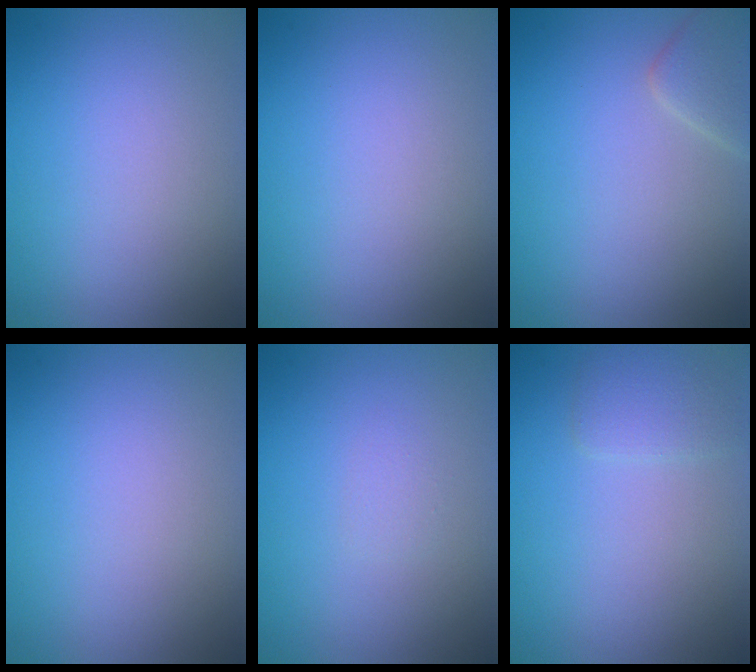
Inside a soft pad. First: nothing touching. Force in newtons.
{"total": 0.0}
{"total": 2.3, "press": 2.3, "slide": 0.2}
{"total": 0.0}
{"total": 0.5, "press": 0.5, "slide": 0.1}
{"total": 1.6, "press": 1.6, "slide": 0.2}